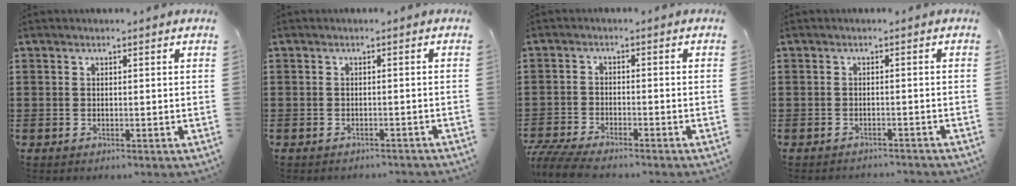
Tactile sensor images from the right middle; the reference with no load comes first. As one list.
[{"total": 1.0, "force": [-1.0, 0.2, 0.1], "torque": [-0.005, 0.002, -0.022]}, {"total": 5.1, "force": [-4.8, 0.7, 1.6], "torque": [-0.050, -0.008, -0.101]}, {"total": 1.3, "force": [-1.3, 0.1, 0.0], "torque": [-0.005, 0.003, -0.029]}]